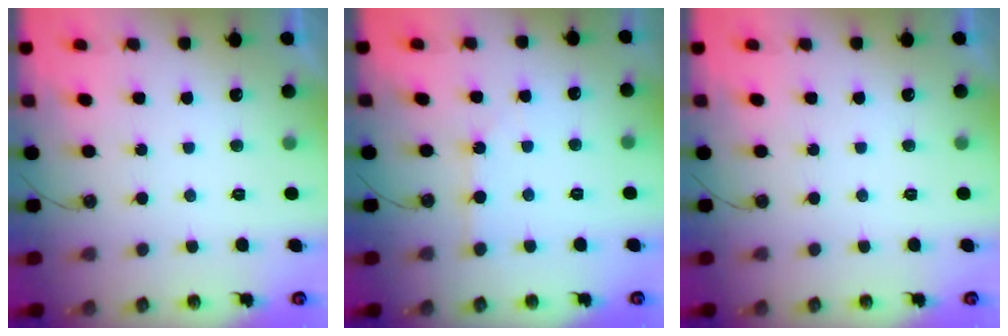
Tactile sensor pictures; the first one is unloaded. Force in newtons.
{"total": 2.1, "press": 2.1, "slide": 0.3}
{"total": 0.0}